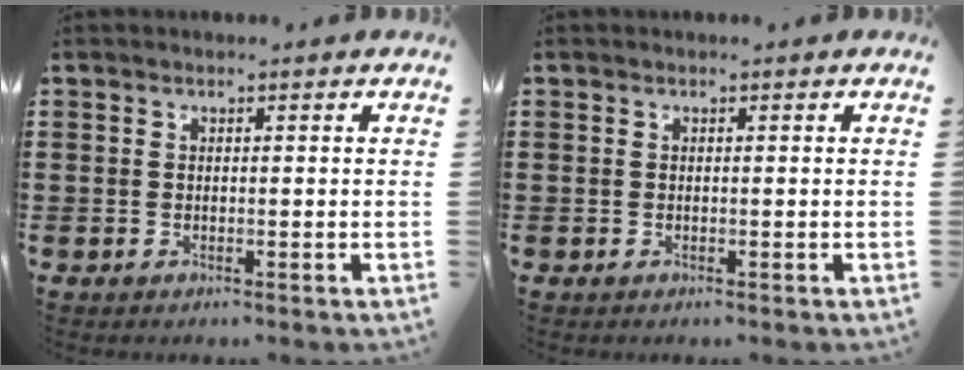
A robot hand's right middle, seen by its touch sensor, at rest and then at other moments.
{"total": 0.0}